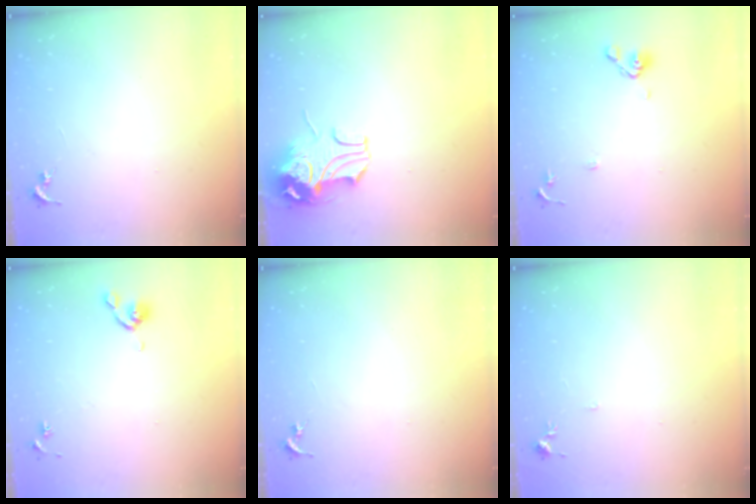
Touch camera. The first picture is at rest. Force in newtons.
{"total": 9.7, "press": 9.6, "slide": 1.7}
{"total": 8.9, "press": 8.7, "slide": 1.9}
{"total": 4.8, "press": 4.6, "slide": 1.0}
{"total": 0.0}
{"total": 4.3, "press": 4.2, "slide": 0.6}